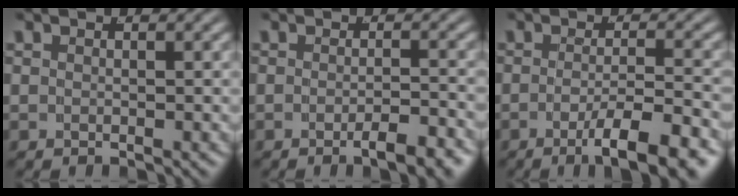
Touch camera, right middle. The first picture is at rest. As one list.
[{"total": 2.8, "force": [-2.2, 0.1, 1.8], "torque": [-0.020, 0.003, -0.038]}, {"total": 6.5, "force": [-4.3, 0.9, 4.8], "torque": [-0.067, -0.016, -0.061]}]